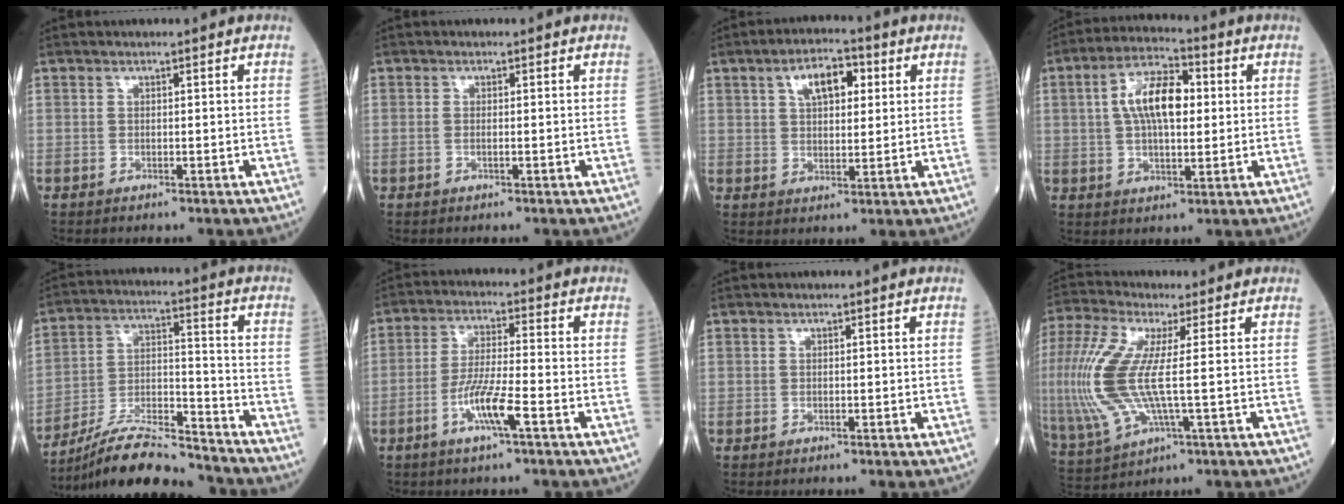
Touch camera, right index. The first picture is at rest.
{"total": 1.0, "force": [-0.1, 0.4, 0.9], "torque": [-0.023, 0.000, -0.002]}
{"total": 7.1, "force": [2.8, 3.3, 5.7], "torque": [-0.093, 0.014, 0.047]}
{"total": 10.1, "force": [1.7, 4.1, 9.1], "torque": [-0.171, 0.022, 0.027]}
{"total": 15.9, "force": [-14.6, 1.7, 6.0], "torque": [-0.115, 0.013, -0.255]}
{"total": 7.4, "force": [-3.2, 0.2, 6.7], "torque": [-0.134, -0.006, -0.062]}
{"total": 0.0}
{"total": 15.7, "force": [0.4, 4.2, 15.1], "torque": [-0.377, 0.000, 0.009]}